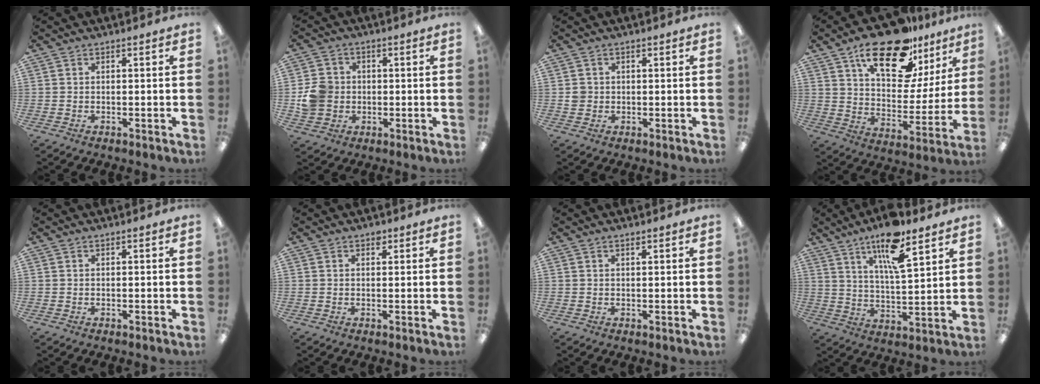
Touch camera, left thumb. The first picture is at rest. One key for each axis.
{"total": 7.2, "fx": -0.2, "fy": 6.6, "fz": 2.8, "tx": -0.051, "ty": 0.016, "tz": -0.001}
{"total": 2.0, "fx": 0.1, "fy": 2.0, "fz": 0.5, "tx": -0.003, "ty": 0.002, "tz": -0.003}
{"total": 21.2, "fx": 14.4, "fy": 9.4, "fz": 12.5, "tx": -0.195, "ty": -0.082, "tz": 0.243}
{"total": 0.0}
{"total": 1.3, "fx": 0.8, "fy": 0.9, "fz": 0.5, "tx": -0.003, "ty": -0.001, "tz": 0.013}
{"total": 0.7, "fx": 0.5, "fy": 0.2, "fz": 0.4, "tx": -0.010, "ty": 0.001, "tz": 0.010}
{"total": 13.1, "fx": 9.0, "fy": 3.4, "fz": 8.9, "tx": -0.154, "ty": -0.045, "tz": 0.150}